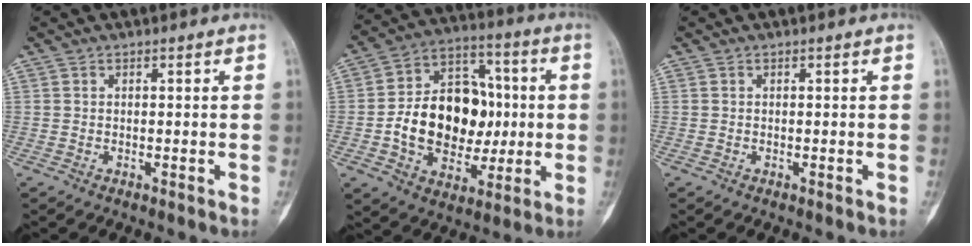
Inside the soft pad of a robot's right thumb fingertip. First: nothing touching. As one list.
[{"total": 19.4, "force": [-0.8, 14.1, 13.2], "torque": [-0.172, 0.033, -0.005]}, {"total": 0.0}]